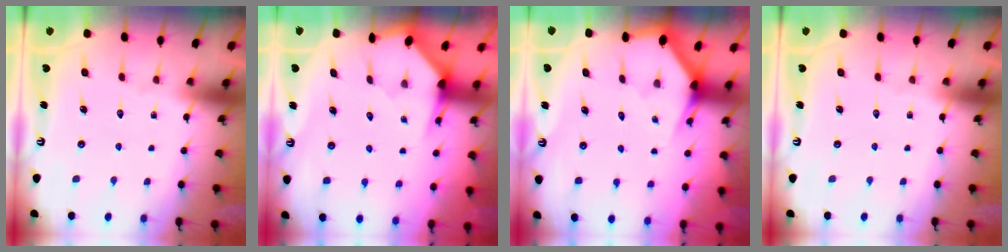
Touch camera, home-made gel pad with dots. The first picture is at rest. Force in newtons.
{"total": 3.2, "press": 3.1, "slide": 0.3}
{"total": 2.7, "press": 2.7, "slide": 0.1}
{"total": 0.0}